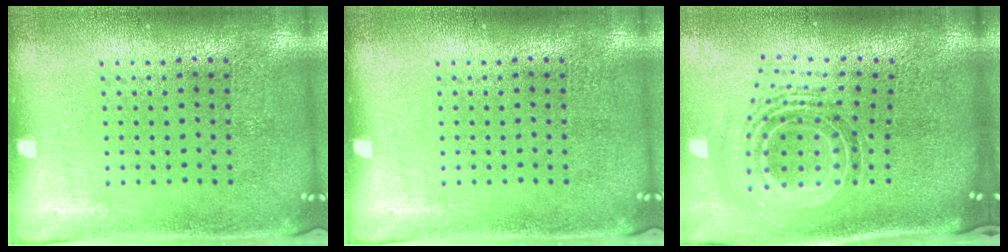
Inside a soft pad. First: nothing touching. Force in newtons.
{"total": 0.0}
{"total": 1.8, "press": 1.3, "slide": 1.2}